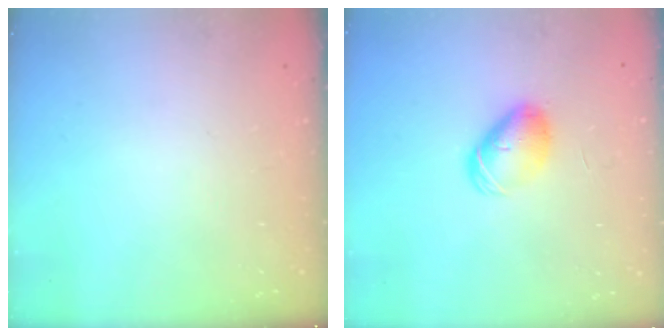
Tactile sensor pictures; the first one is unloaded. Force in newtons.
{"total": 8.2, "press": 8.1, "slide": 0.9}